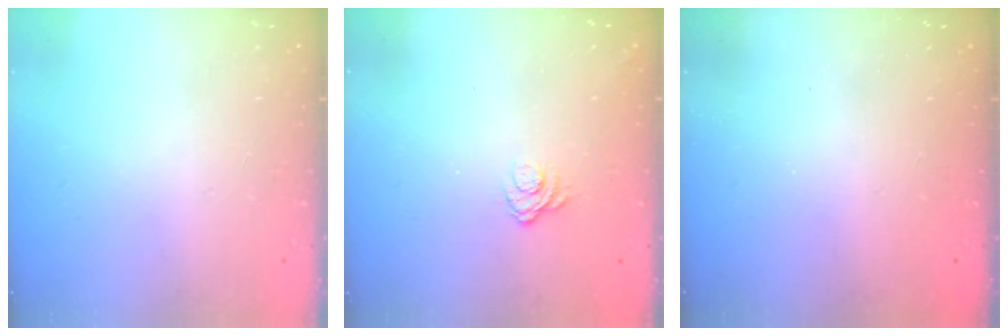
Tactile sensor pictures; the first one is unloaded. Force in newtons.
{"total": 5.1, "press": 4.9, "slide": 1.3}
{"total": 2.3, "press": 2.2, "slide": 0.7}